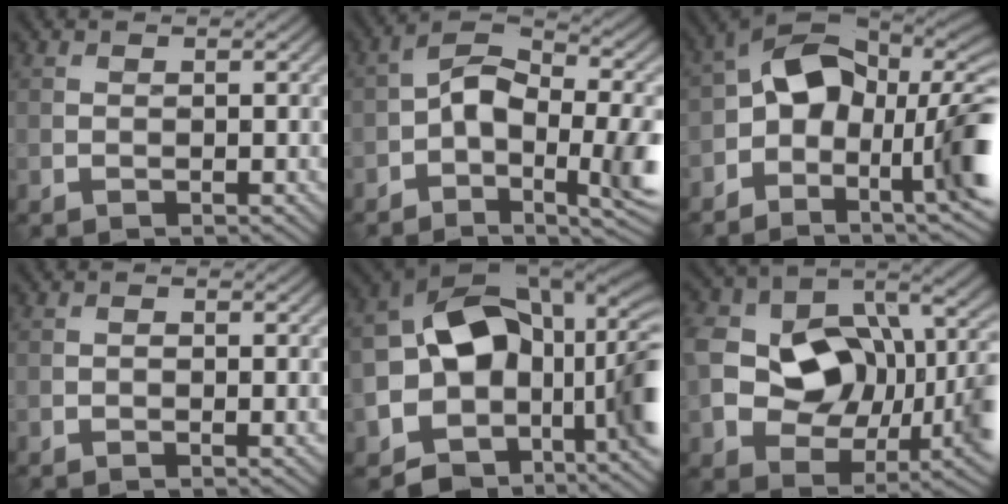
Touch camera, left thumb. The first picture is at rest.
{"total": 10.5, "force": [-1.9, 5.1, 9.0], "torque": [-0.155, 0.002, -0.040]}
{"total": 15.0, "force": [-1.3, 8.1, 12.5], "torque": [-0.183, 0.011, -0.034]}
{"total": 1.5, "force": [-0.5, 0.6, 1.3], "torque": [-0.019, 0.000, -0.008]}
{"total": 16.4, "force": [-3.1, 11.0, 11.7], "torque": [-0.200, -0.009, -0.047]}
{"total": 16.4, "force": [0.3, 12.2, 11.0], "torque": [-0.207, -0.029, 0.025]}